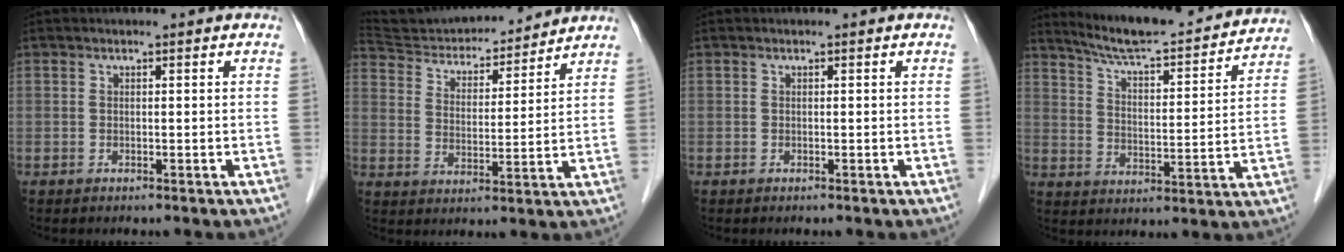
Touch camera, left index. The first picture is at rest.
{"total": 16.2, "force": [15.5, 3.2, 3.4], "torque": [-0.060, 0.009, 0.248]}
{"total": 0.0}
{"total": 18.4, "force": [17.1, 1.8, 6.5], "torque": [-0.103, -0.011, 0.241]}